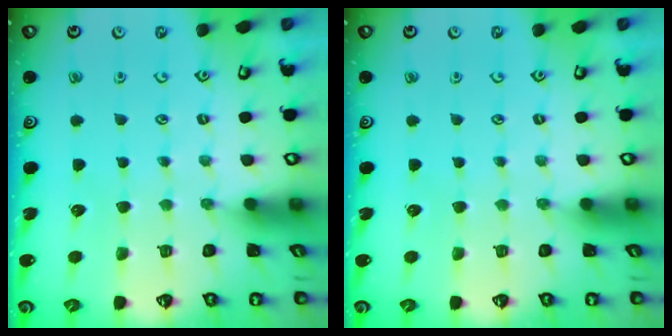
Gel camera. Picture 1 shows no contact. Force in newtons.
{"total": 0.0}